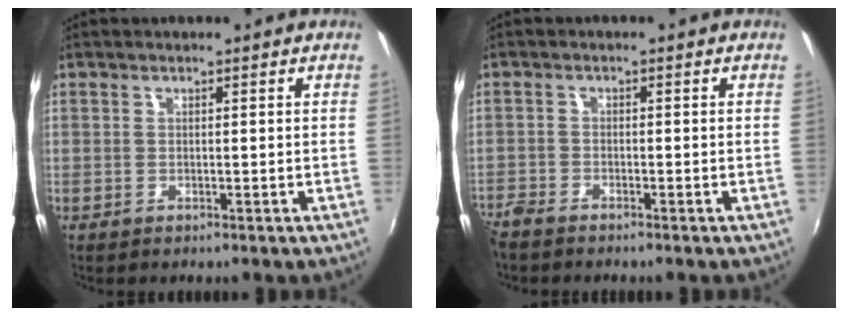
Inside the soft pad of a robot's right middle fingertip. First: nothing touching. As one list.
[{"total": 3.8, "force": [-3.5, 1.0, 1.2], "torque": [-0.037, -0.017, -0.071]}]